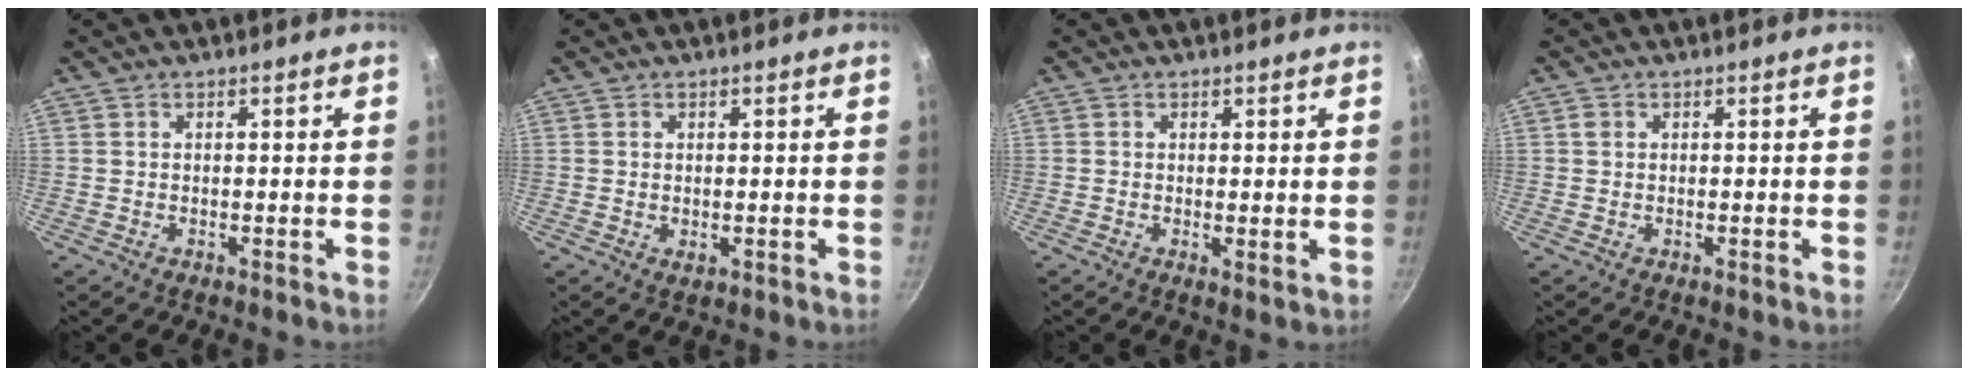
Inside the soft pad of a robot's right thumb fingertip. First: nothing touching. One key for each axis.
{"total": 1.3, "fx": 0.0, "fy": 0.9, "fz": 1.0, "tx": -0.015, "ty": -0.003, "tz": 0.001}
{"total": 1.4, "fx": 0.4, "fy": 0.7, "fz": 1.1, "tx": -0.019, "ty": -0.007, "tz": 0.004}
{"total": 0.9, "fx": 0.2, "fy": 0.8, "fz": 0.3, "tx": -0.005, "ty": 0.003, "tz": 0.002}